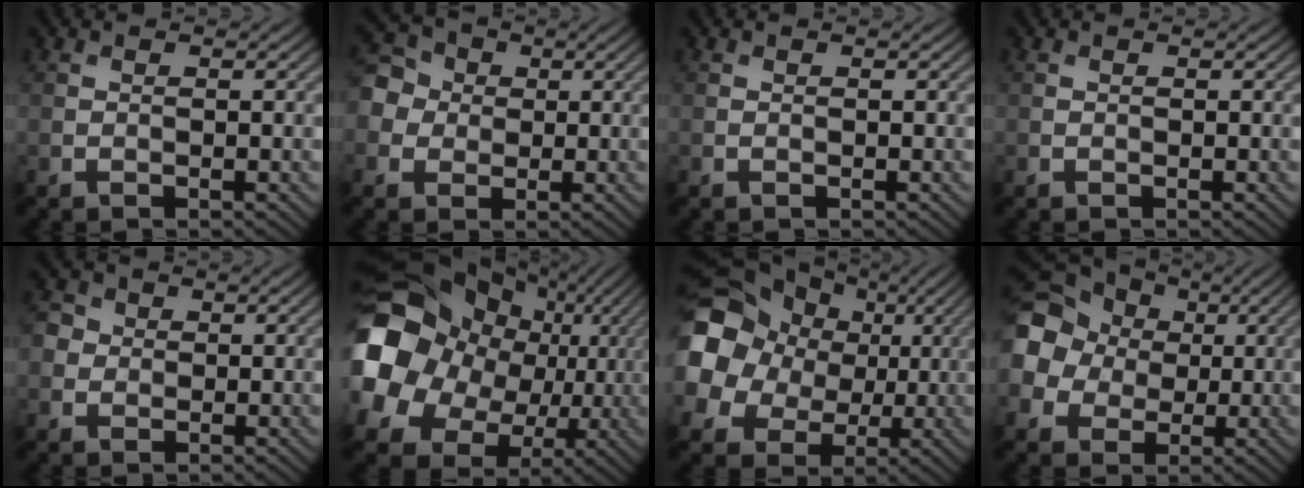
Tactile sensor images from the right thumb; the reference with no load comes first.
{"total": 5.6, "force": [0.2, 5.1, 2.2], "torque": [-0.069, 0.009, -0.008]}
{"total": 0.0}
{"total": 0.0}
{"total": 2.8, "force": [0.2, 2.6, 0.9], "torque": [-0.028, 0.005, -0.003]}
{"total": 22.8, "force": [2.6, 19.4, 11.8], "torque": [-0.284, -0.005, 0.036]}
{"total": 16.1, "force": [3.1, 13.9, 7.5], "torque": [-0.237, 0.009, 0.047]}
{"total": 15.0, "force": [1.8, 13.6, 6.1], "torque": [-0.203, 0.020, -0.003]}